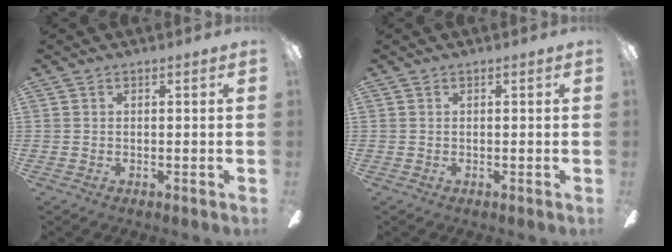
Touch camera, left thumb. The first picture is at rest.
{"total": 0.0}